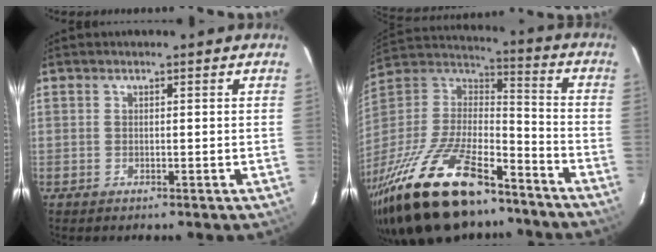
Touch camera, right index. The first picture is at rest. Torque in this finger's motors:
{"motor_torque": [2.06, -0.09, 0.72, 0.21]}